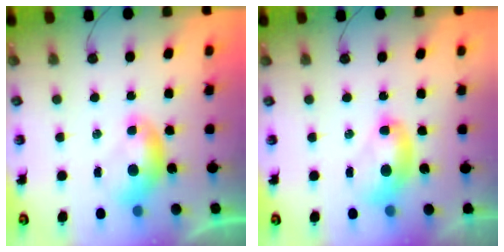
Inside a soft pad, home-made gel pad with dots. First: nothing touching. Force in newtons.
{"total": 2.5, "press": 2.5, "slide": 0.1}